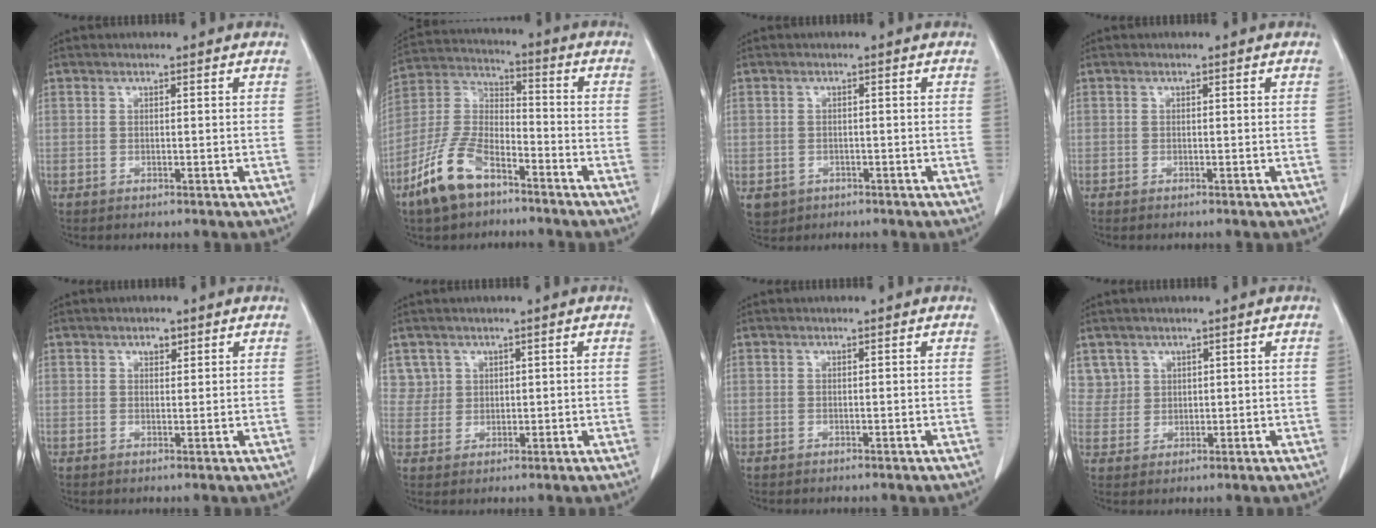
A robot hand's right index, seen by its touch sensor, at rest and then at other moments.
{"total": 13.1, "force": [-8.2, 5.6, 8.5], "torque": [-0.195, -0.002, -0.163]}
{"total": 6.2, "force": [-2.7, 5.3, 1.8], "torque": [-0.047, 0.001, -0.031]}
{"total": 0.5, "force": [-0.2, 0.3, 0.3], "torque": [-0.011, -0.001, -0.002]}
{"total": 2.1, "force": [1.2, 1.3, 1.1], "torque": [-0.022, 0.001, 0.022]}
{"total": 4.6, "force": [2.2, 4.0, -0.1], "torque": [0.013, 0.012, 0.048]}
{"total": 0.0}
{"total": 5.5, "force": [2.8, 4.8, 0.1], "torque": [0.004, 0.015, 0.063]}